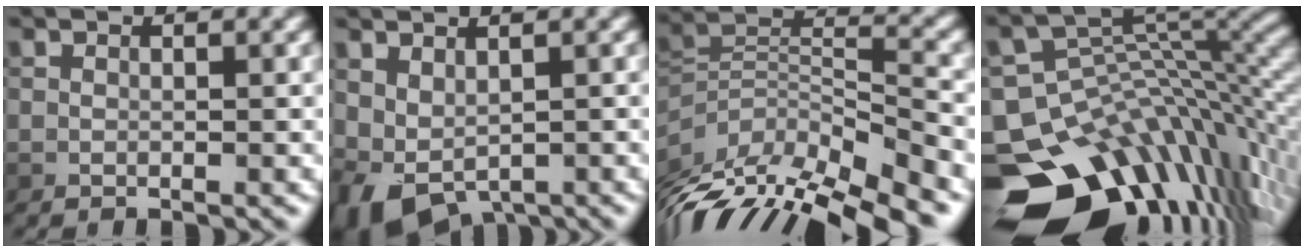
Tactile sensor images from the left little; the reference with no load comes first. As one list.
[{"total": 3.9, "force": [-0.1, 2.4, 3.0], "torque": [-0.061, -0.012, 0.007]}, {"total": 12.7, "force": [-9.2, 4.5, 7.5], "torque": [-0.151, 0.020, -0.148]}, {"total": 15.3, "force": [-8.2, 9.2, 9.1], "torque": [-0.173, -0.021, -0.121]}]